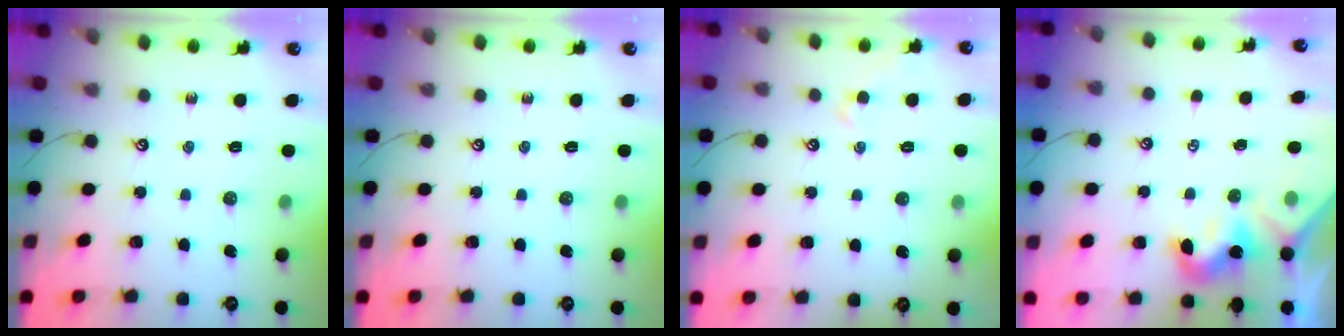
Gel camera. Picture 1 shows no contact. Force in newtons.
{"total": 0.0}
{"total": 0.5, "press": 0.1, "slide": 0.5}
{"total": 1.9, "press": 1.9, "slide": 0.3}